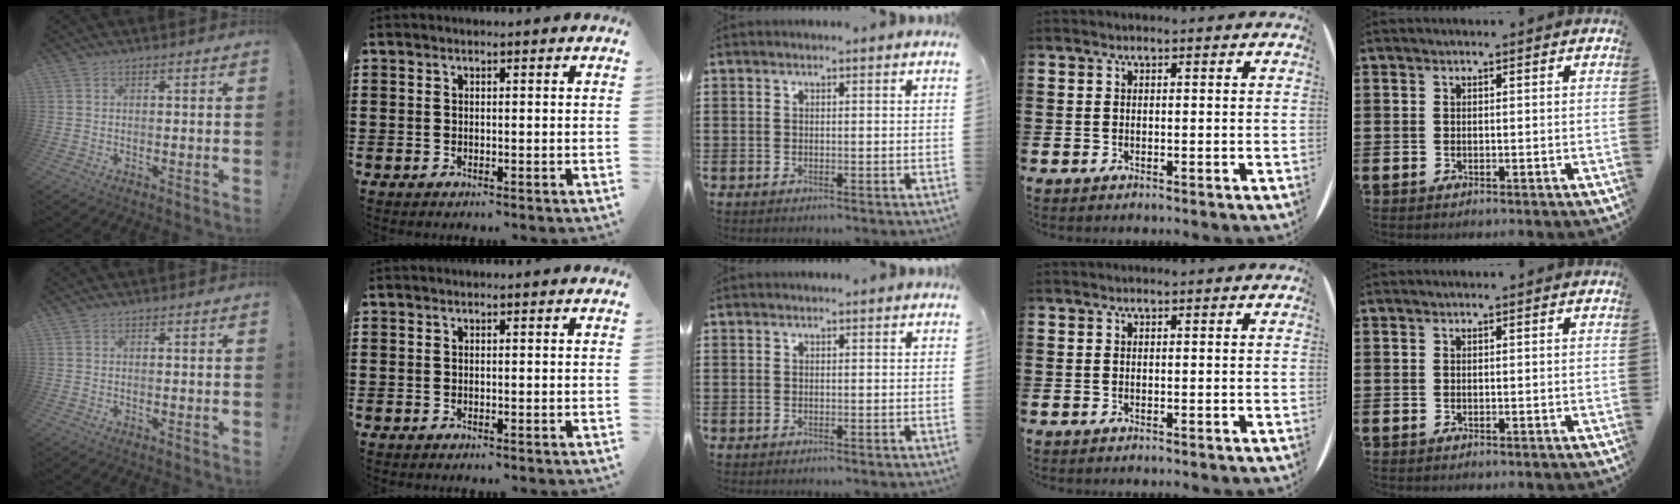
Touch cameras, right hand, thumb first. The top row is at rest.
{}